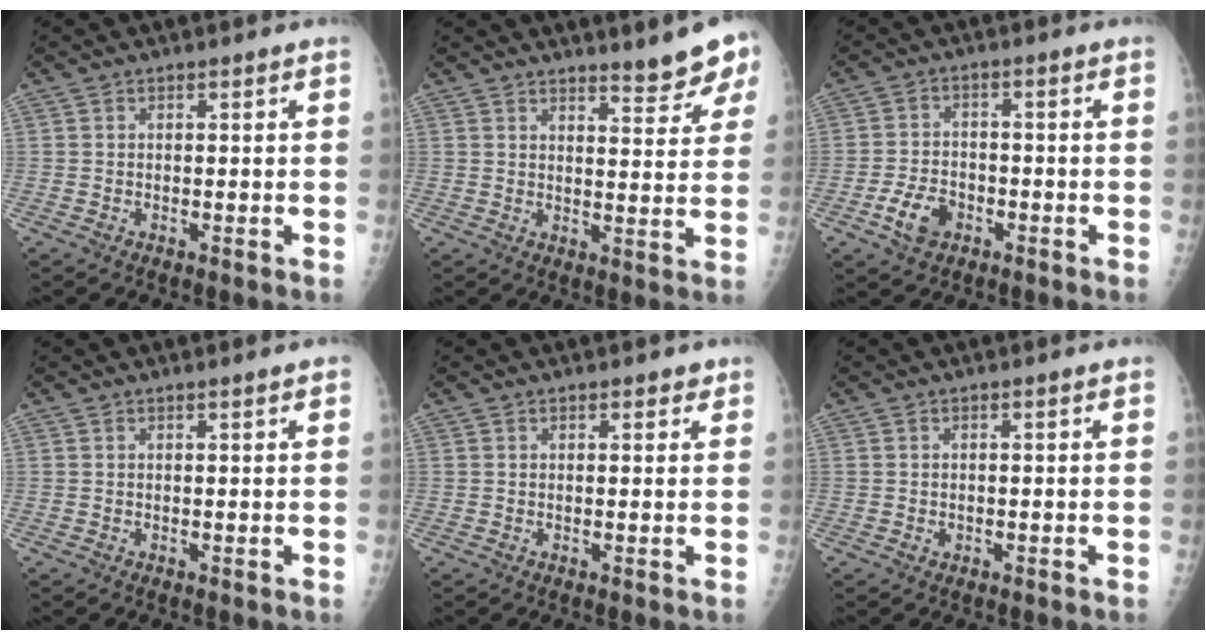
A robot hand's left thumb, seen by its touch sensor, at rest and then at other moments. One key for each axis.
{"total": 6.7, "fx": 5.4, "fy": 1.4, "fz": 3.7, "tx": -0.031, "ty": -0.041, "tz": 0.067}
{"total": 6.1, "fx": -2.9, "fy": 4.1, "fz": 3.4, "tx": -0.057, "ty": 0.016, "tz": -0.049}
{"total": 1.1, "fx": 0.7, "fy": 0.0, "fz": 0.8, "tx": -0.010, "ty": 0.001, "tz": 0.009}
{"total": 1.7, "fx": 1.2, "fy": 0.9, "fz": 0.9, "tx": 0.001, "ty": -0.005, "tz": 0.011}
{"total": 0.7, "fx": -0.1, "fy": 0.6, "fz": 0.4, "tx": -0.003, "ty": 0.000, "tz": 0.000}